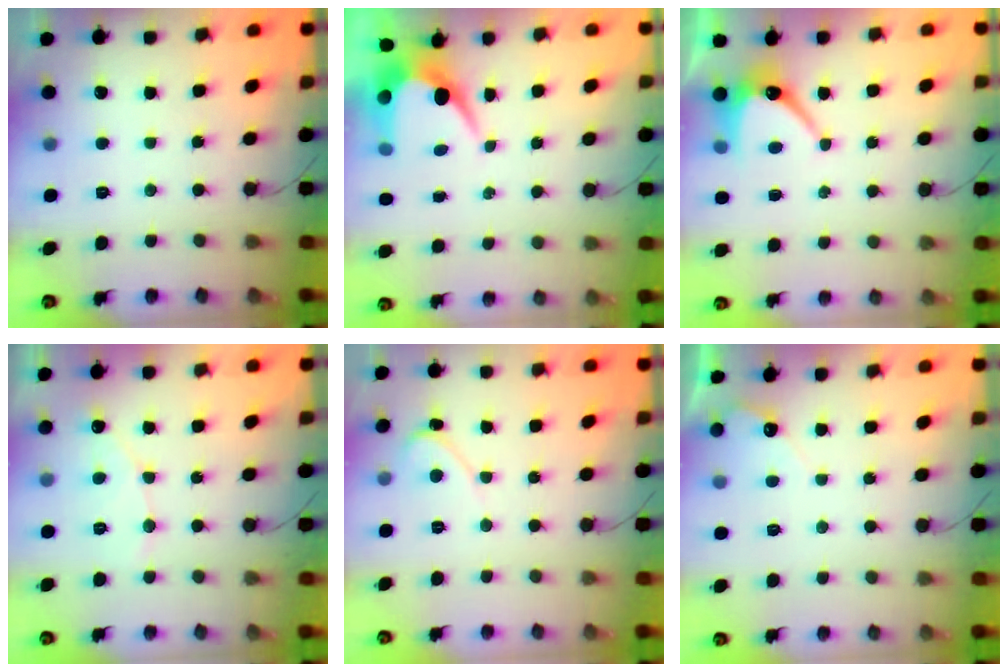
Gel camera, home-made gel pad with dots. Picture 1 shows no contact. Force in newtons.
{"total": 6.4, "press": 6.4, "slide": 0.4}
{"total": 6.2, "press": 6.2, "slide": 0.4}
{"total": 7.0, "press": 6.9, "slide": 0.4}
{"total": 2.1, "press": 2.1, "slide": 0.2}
{"total": 3.5, "press": 3.5, "slide": 0.2}